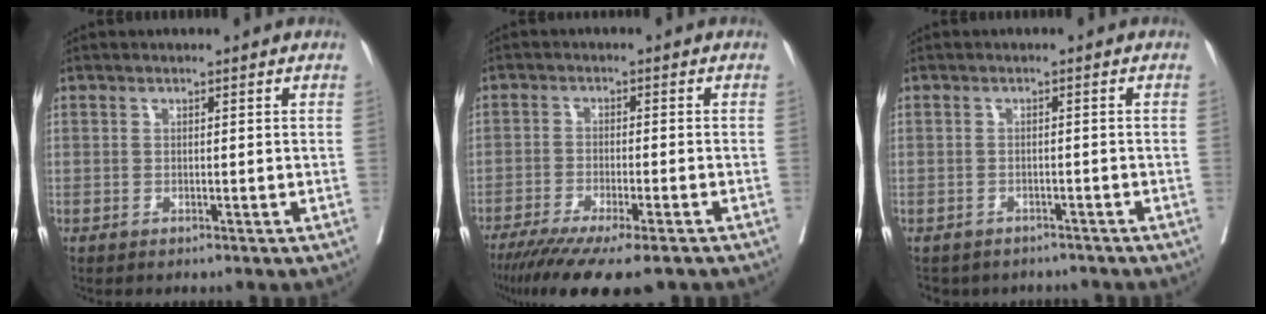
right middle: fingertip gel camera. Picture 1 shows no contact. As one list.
[{"total": 14.8, "force": [-11.6, 1.9, 9.0], "torque": [-0.136, -0.036, -0.180]}, {"total": 7.7, "force": [-6.9, 3.3, 1.3], "torque": [-0.022, 0.006, -0.080]}]